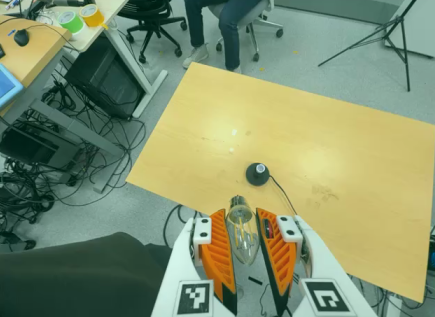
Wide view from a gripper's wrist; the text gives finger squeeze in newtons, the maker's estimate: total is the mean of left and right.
{"total": 14.5, "left": 15.8, "right": 13.1}